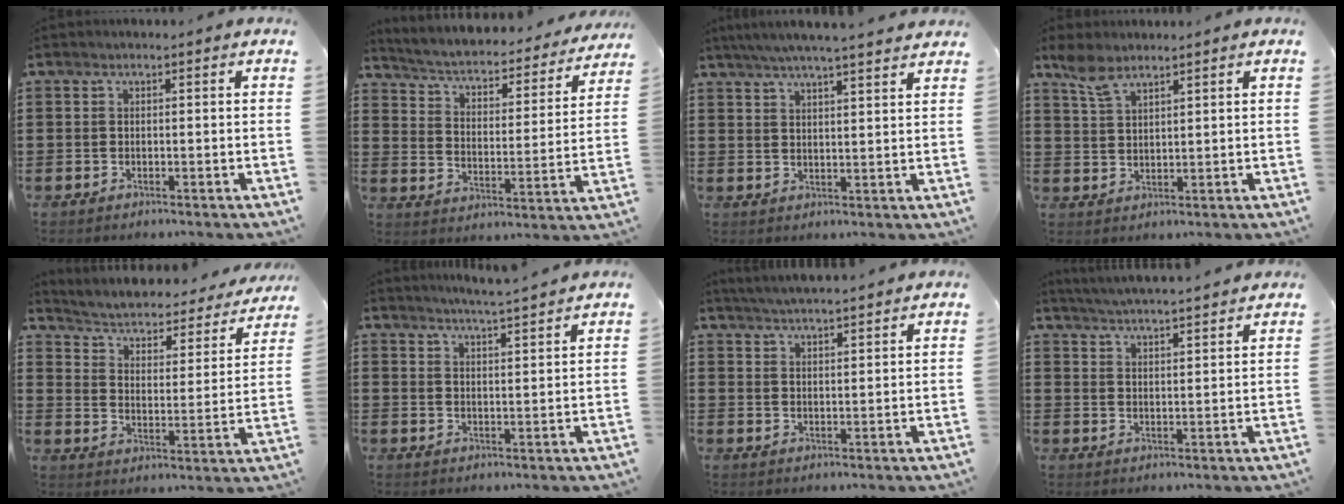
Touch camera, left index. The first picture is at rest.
{"total": 2.7, "force": [2.4, 0.4, 1.1], "torque": [-0.039, -0.031, 0.029]}
{"total": 4.5, "force": [4.1, -0.6, 1.9], "torque": [-0.048, -0.016, 0.071]}
{"total": 4.2, "force": [3.3, 1.3, 2.2], "torque": [-0.052, -0.001, 0.062]}
{"total": 2.1, "force": [1.8, 0.7, 0.9], "torque": [-0.034, -0.025, 0.017]}
{"total": 4.0, "force": [3.8, -0.9, 0.8], "torque": [-0.027, -0.022, 0.064]}
{"total": 3.5, "force": [3.4, -0.6, 0.5], "torque": [-0.020, -0.013, 0.062]}
{"total": 3.9, "force": [3.8, -0.8, 0.4], "torque": [-0.023, -0.024, 0.065]}